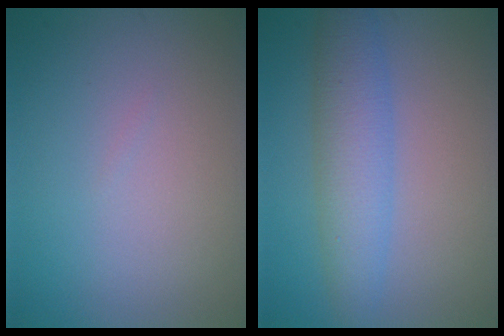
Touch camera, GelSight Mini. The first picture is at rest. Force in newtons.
{"total": 4.4, "press": 4.4, "slide": 0.1}